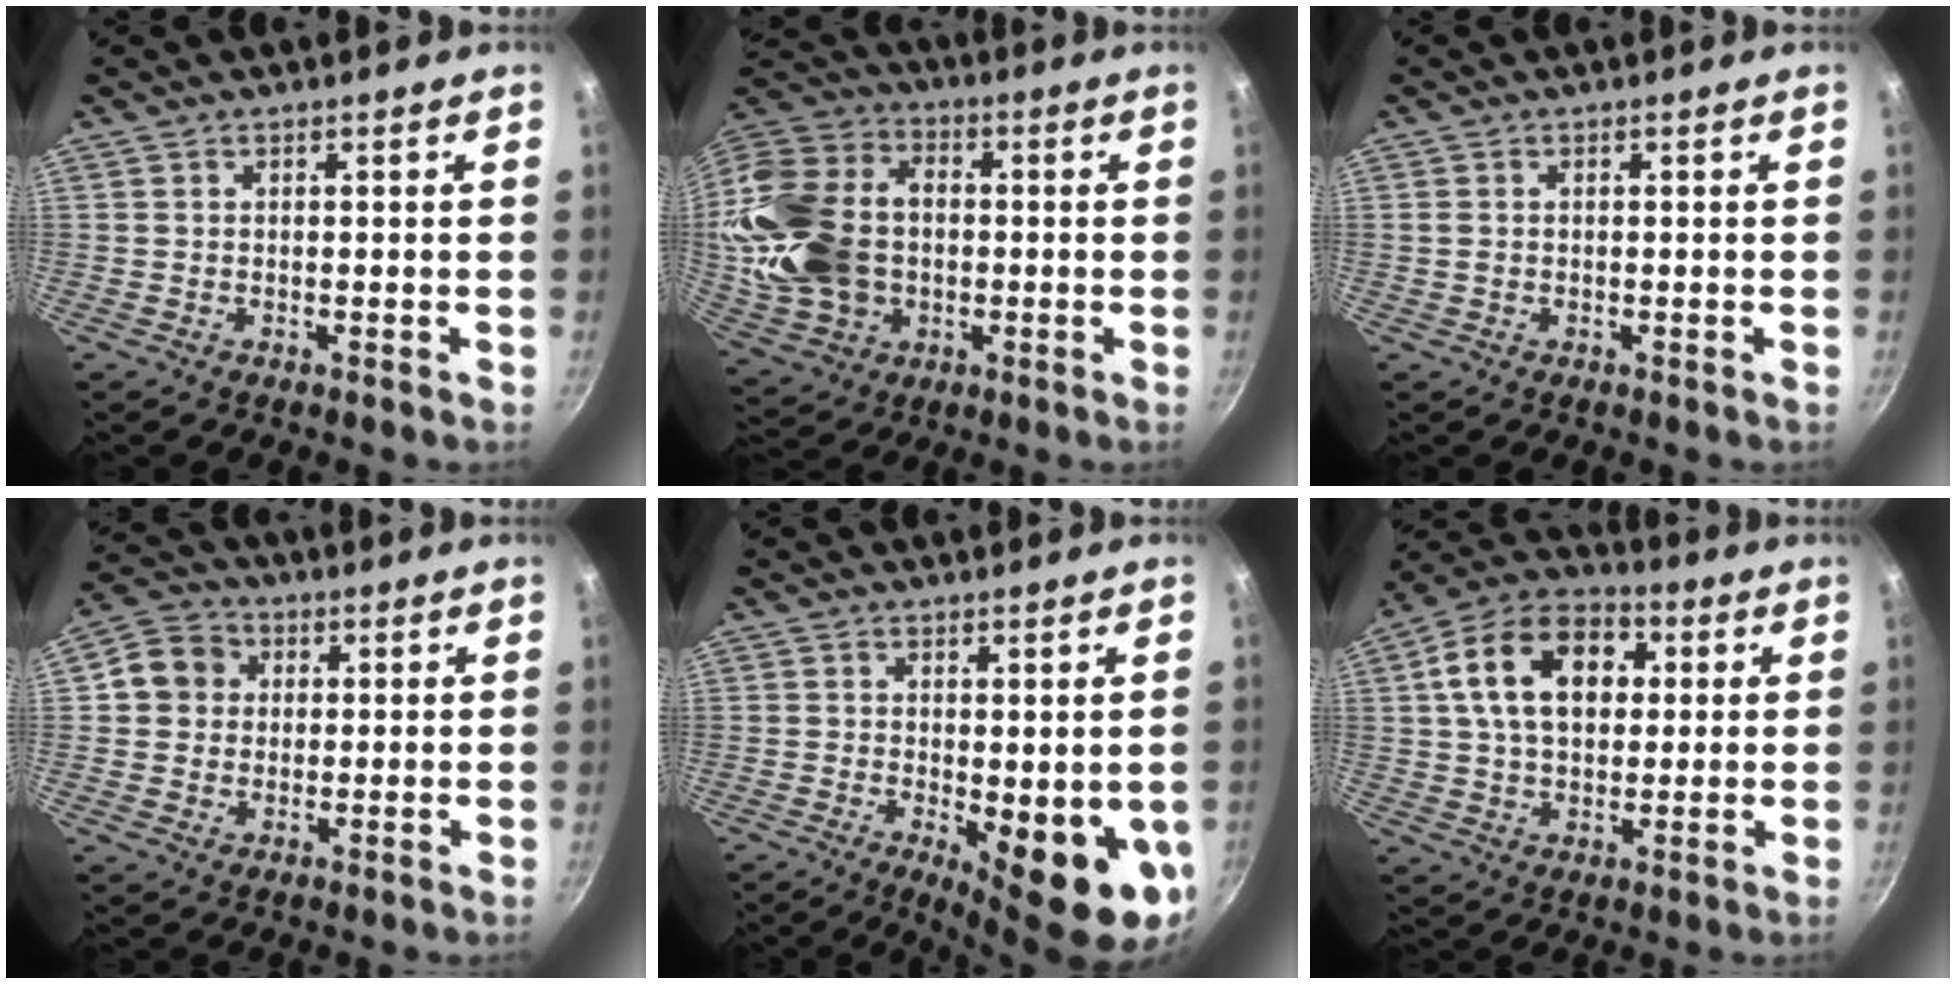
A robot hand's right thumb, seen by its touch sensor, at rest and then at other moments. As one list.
[{"total": 22.1, "force": [-0.6, 16.5, 14.7], "torque": [-0.276, 0.028, 0.000]}, {"total": 1.0, "force": [0.0, 0.9, 0.6], "torque": [-0.010, 0.003, 0.000]}, {"total": 7.5, "force": [1.3, 6.8, 2.9], "torque": [-0.016, 0.009, 0.008]}, {"total": 12.6, "force": [-2.1, 4.1, 11.7], "torque": [-0.131, -0.019, -0.016]}, {"total": 16.9, "force": [3.8, 11.6, 11.8], "torque": [-0.174, 0.021, 0.049]}]